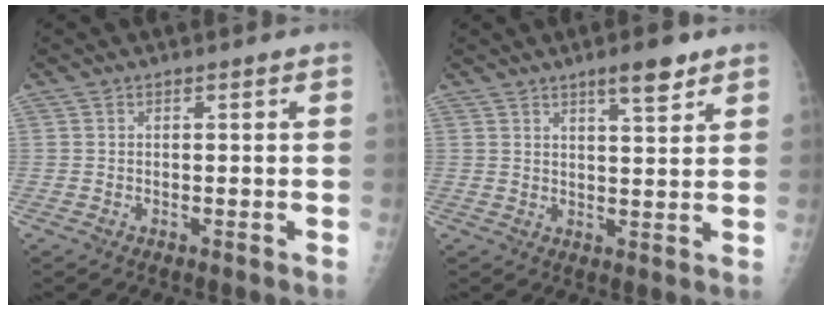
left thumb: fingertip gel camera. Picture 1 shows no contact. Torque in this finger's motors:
{"motor_torque": [0.22, -0.07, 0.43, -0.24, 0.13]}